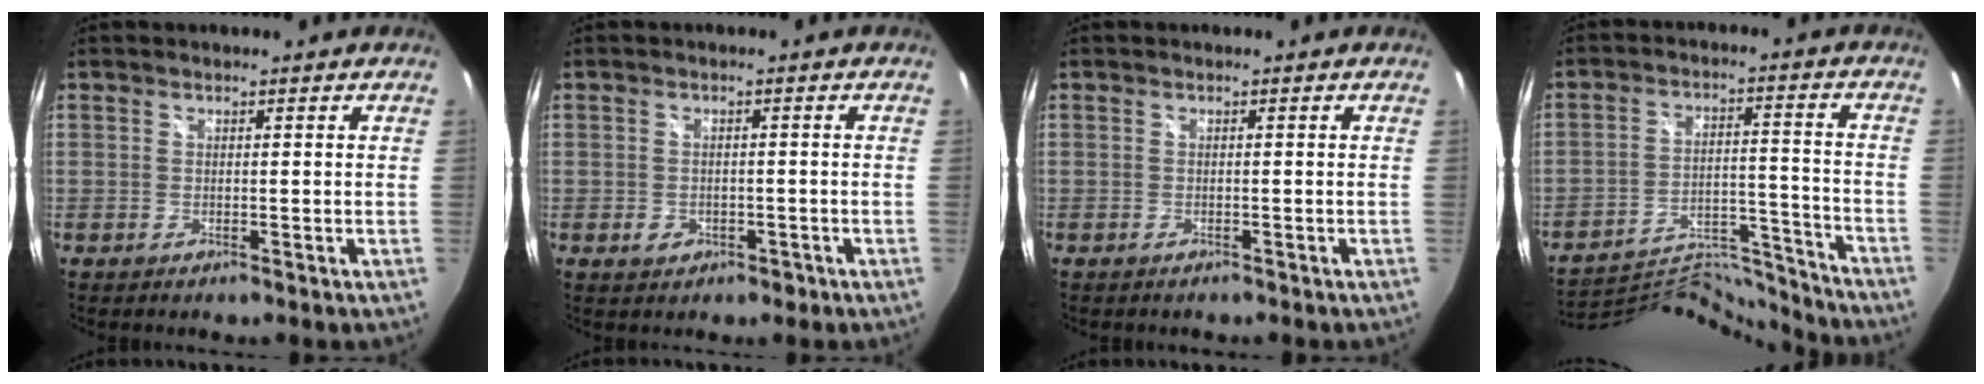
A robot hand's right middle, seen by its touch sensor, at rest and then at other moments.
{"total": 2.7, "force": [-1.0, 2.3, 1.0], "torque": [-0.021, 0.002, -0.009]}
{"total": 0.8, "force": [-0.7, 0.4, 0.1], "torque": [-0.007, 0.001, -0.008]}
{"total": 17.0, "force": [-16.8, 1.1, 2.0], "torque": [-0.044, 0.024, -0.261]}